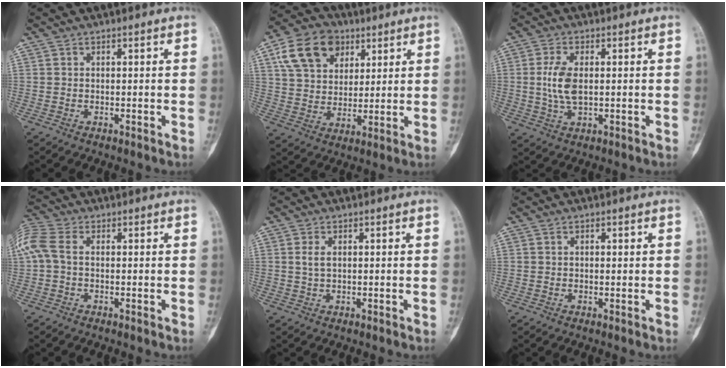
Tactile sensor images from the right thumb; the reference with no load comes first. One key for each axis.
{"total": 14.3, "fx": 6.4, "fy": 10.3, "fz": 7.7, "tx": -0.116, "ty": -0.009, "tz": 0.113}
{"total": 6.6, "fx": 0.4, "fy": 3.4, "fz": 5.6, "tx": -0.124, "ty": -0.002, "tz": 0.009}
{"total": 7.0, "fx": 0.5, "fy": 4.4, "fz": 5.5, "tx": -0.149, "ty": 0.022, "tz": 0.008}
{"total": 2.0, "fx": 0.5, "fy": 1.1, "fz": 1.7, "tx": -0.032, "ty": 0.002, "tz": 0.011}
{"total": 0.0}